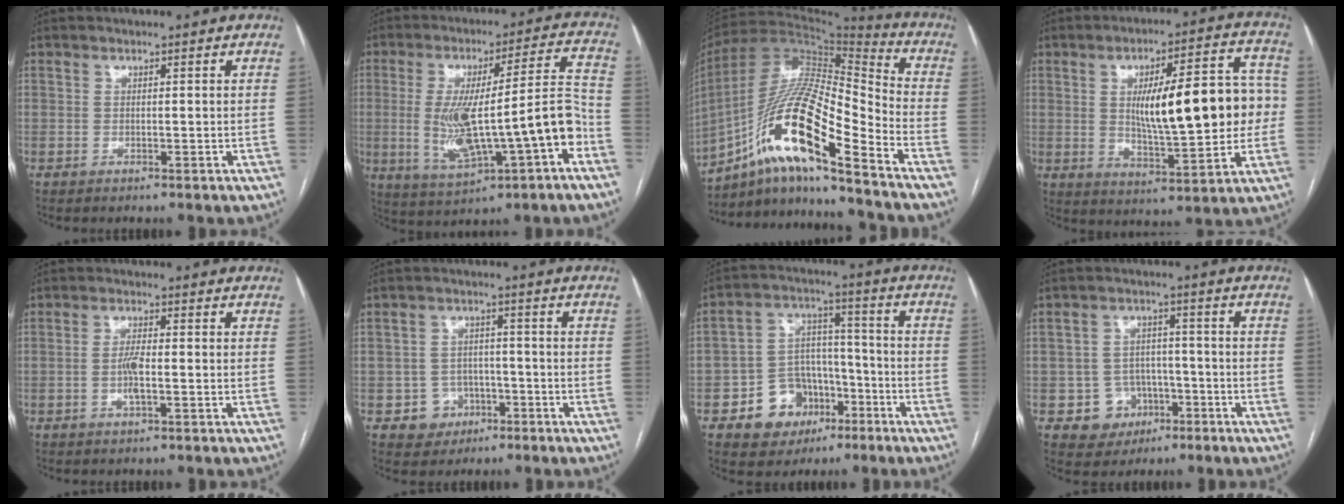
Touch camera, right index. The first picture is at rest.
{"total": 16.9, "force": [-4.2, 2.7, 16.1], "torque": [-0.284, 0.017, -0.052]}
{"total": 18.9, "force": [-10.4, 2.3, 15.6], "torque": [-0.312, 0.004, -0.184]}
{"total": 17.3, "force": [1.0, 4.4, 16.7], "torque": [-0.244, 0.027, 0.023]}
{"total": 3.2, "force": [-0.7, 0.6, 3.1], "torque": [-0.066, -0.002, -0.015]}
{"total": 5.2, "force": [-2.3, 4.6, 0.5], "torque": [-0.001, 0.014, -0.029]}
{"total": 10.9, "force": [-5.2, 8.6, 4.2], "torque": [-0.068, 0.033, -0.076]}
{"total": 6.7, "force": [-2.7, 6.0, 1.0], "torque": [-0.010, 0.015, -0.033]}